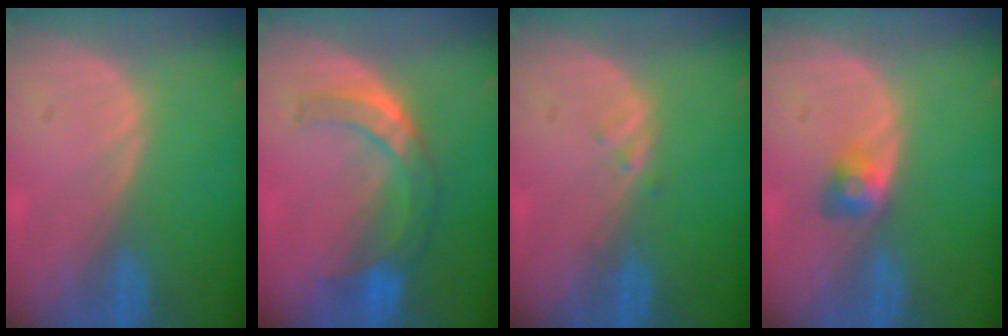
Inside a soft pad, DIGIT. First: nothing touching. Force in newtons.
{"total": 7.6, "press": 6.6, "slide": 3.7}
{"total": 0.8, "press": 0.8, "slide": 0.1}
{"total": 2.8, "press": 2.6, "slide": 1.2}